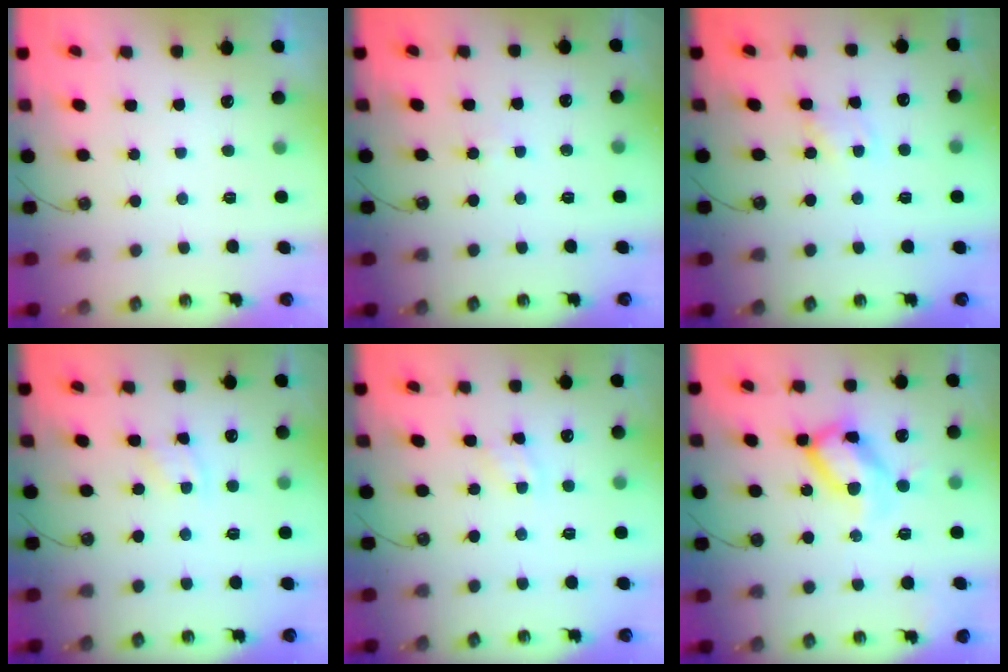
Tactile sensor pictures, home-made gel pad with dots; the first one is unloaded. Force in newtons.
{"total": 2.4, "press": 2.4, "slide": 0.2}
{"total": 2.6, "press": 2.5, "slide": 0.4}
{"total": 3.9, "press": 3.9, "slide": 0.5}
{"total": 4.0, "press": 4.0, "slide": 0.6}
{"total": 16.3, "press": 16.3, "slide": 0.9}